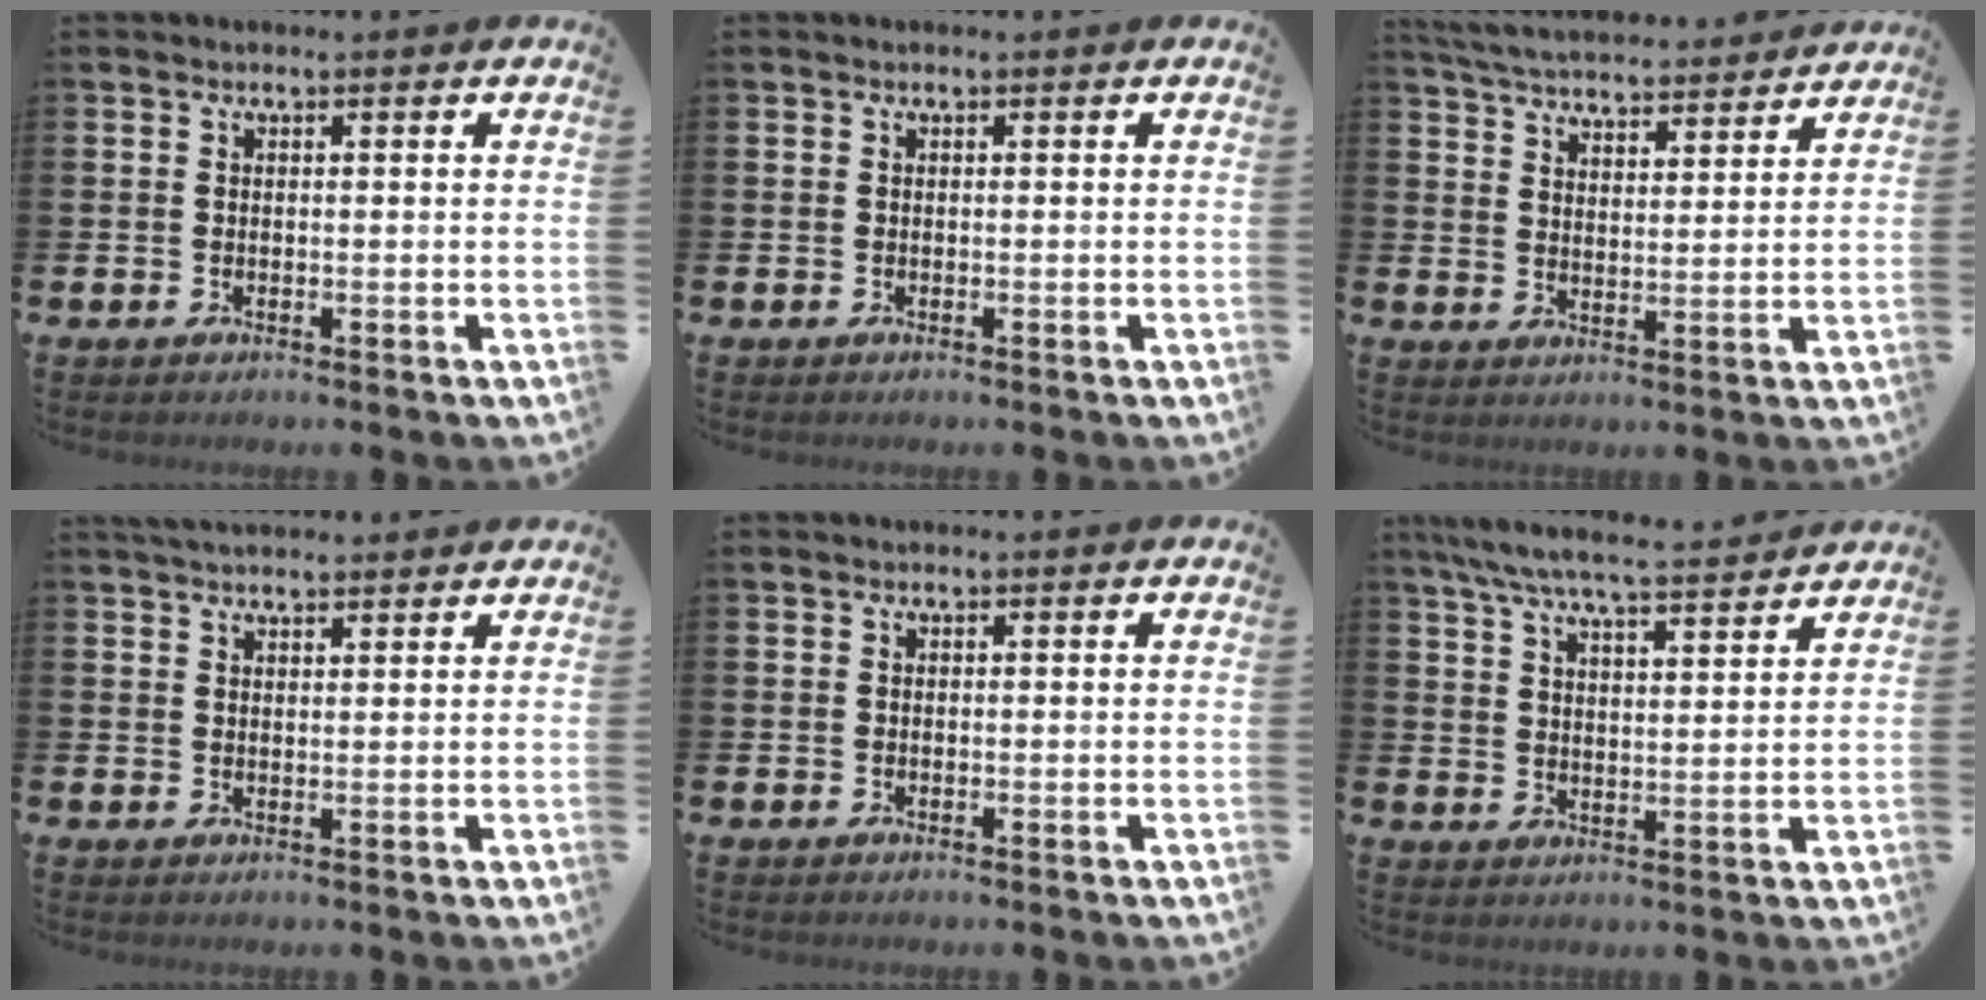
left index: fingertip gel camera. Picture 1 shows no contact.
{"total": 0.0}
{"total": 5.5, "force": [5.4, 0.6, 0.6], "torque": [-0.033, -0.036, 0.095]}
{"total": 2.9, "force": [2.8, 0.5, 0.7], "torque": [-0.014, -0.007, 0.050]}
{"total": 0.0}
{"total": 7.5, "force": [6.9, 0.6, 2.7], "torque": [-0.066, -0.040, 0.121]}